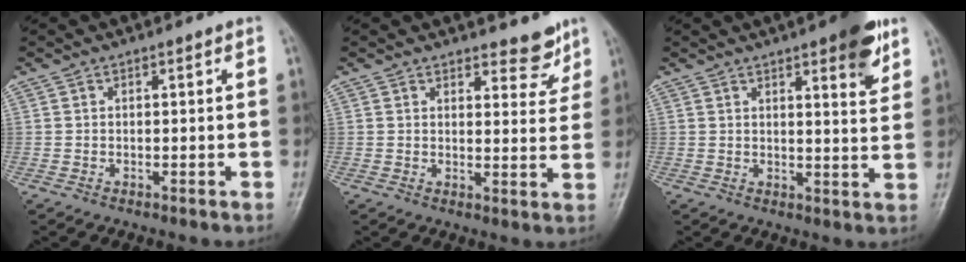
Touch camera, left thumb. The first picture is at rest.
{"total": 5.2, "force": [4.2, 2.2, 2.0], "torque": [0.001, -0.033, 0.055]}
{"total": 8.6, "force": [4.9, 2.1, 6.7], "torque": [-0.073, -0.023, 0.060]}